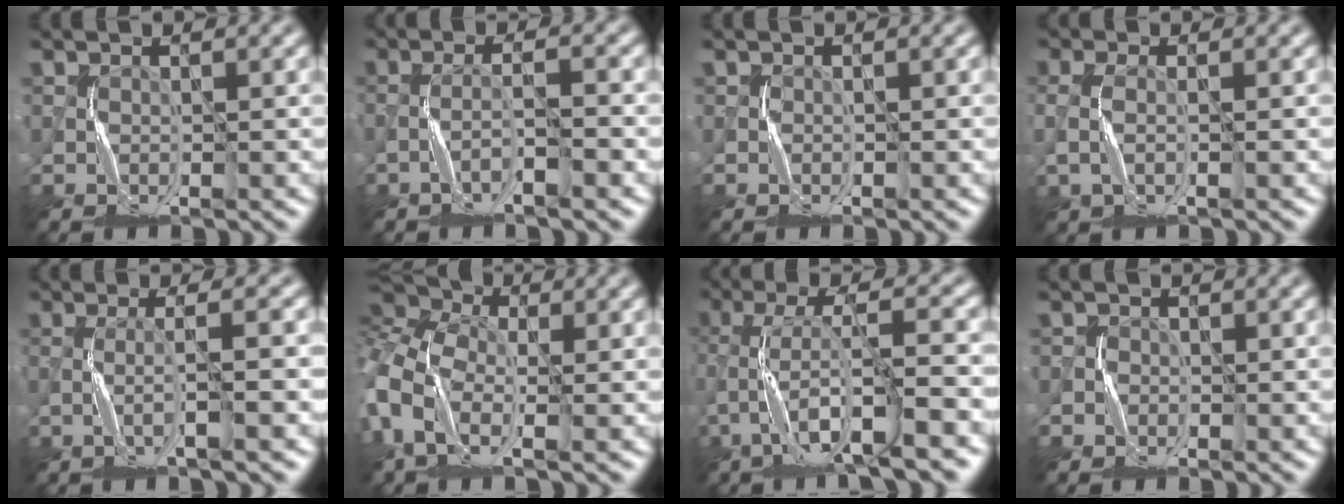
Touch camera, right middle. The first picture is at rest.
{"total": 2.4, "force": [-1.6, 0.2, 1.8], "torque": [-0.028, 0.015, -0.037]}
{"total": 0.8, "force": [-0.3, 0.7, 0.3], "torque": [-0.005, 0.001, -0.006]}
{"total": 1.5, "force": [-0.2, 0.5, 1.3], "torque": [-0.036, 0.000, -0.006]}
{"total": 2.7, "force": [-0.9, 0.4, 2.5], "torque": [-0.036, 0.009, -0.025]}
{"total": 9.3, "force": [-1.3, 6.1, 7.0], "torque": [-0.181, -0.002, -0.025]}
{"total": 7.5, "force": [-4.2, 1.1, 6.0], "torque": [-0.111, 0.009, -0.081]}
{"total": 1.5, "force": [-1.0, 1.1, 0.0], "torque": [0.007, 0.002, -0.021]}